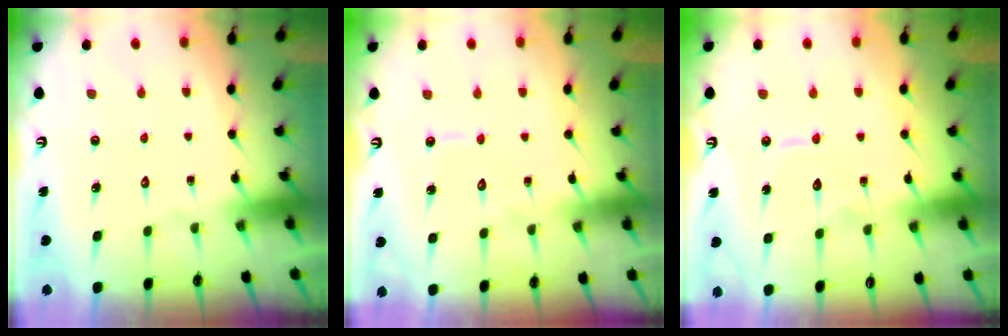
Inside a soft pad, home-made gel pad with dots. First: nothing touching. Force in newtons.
{"total": 4.6, "press": 4.6, "slide": 0.2}
{"total": 6.1, "press": 6.1, "slide": 0.5}